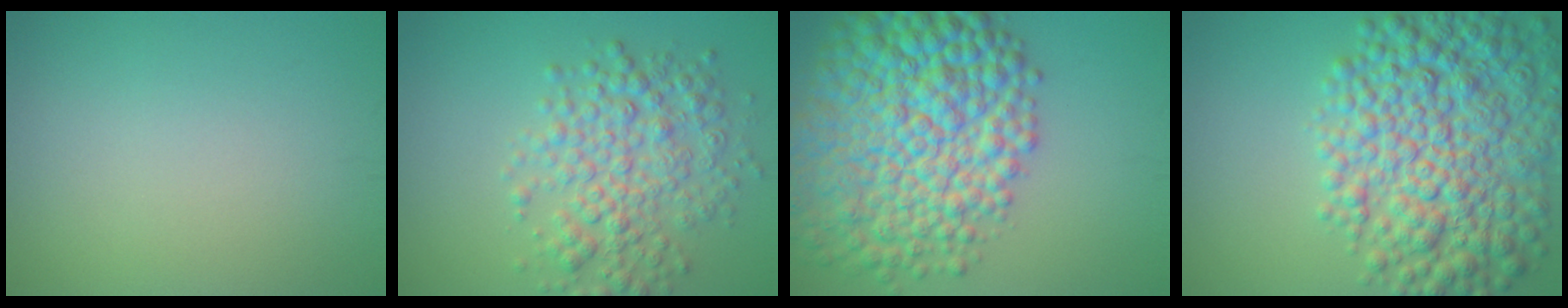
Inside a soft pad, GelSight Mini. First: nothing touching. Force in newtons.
{"total": 5.5, "press": 5.5, "slide": 0.1}
{"total": 12.7, "press": 12.7, "slide": 0.2}
{"total": 10.5, "press": 10.4, "slide": 0.3}